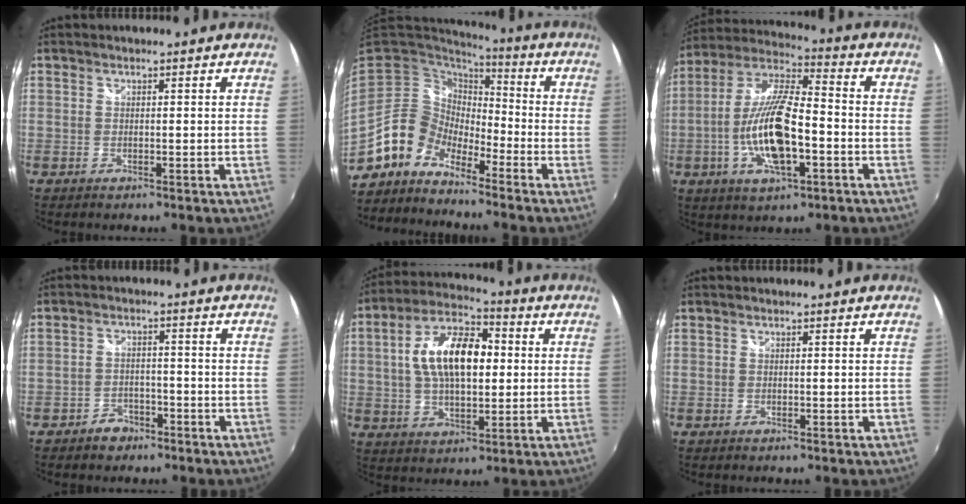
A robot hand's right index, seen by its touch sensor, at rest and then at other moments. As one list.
[{"total": 10.3, "force": [-7.9, 6.0, 2.8], "torque": [-0.053, 0.023, -0.157]}, {"total": 16.1, "force": [-4.4, 5.1, 14.6], "torque": [-0.295, -0.005, -0.083]}, {"total": 4.5, "force": [-3.3, 2.9, 0.9], "torque": [-0.033, 0.012, -0.050]}, {"total": 14.9, "force": [1.6, 7.6, 12.7], "torque": [-0.236, 0.022, 0.023]}, {"total": 0.0}]